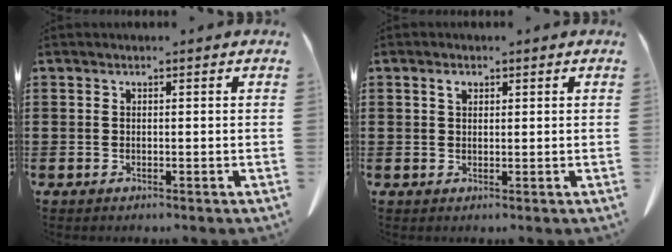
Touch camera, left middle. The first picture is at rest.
{"total": 1.3, "force": [0.6, 0.8, 0.8], "torque": [-0.011, 0.003, 0.009]}